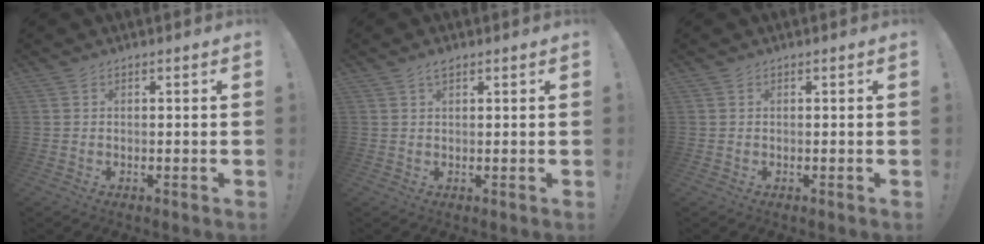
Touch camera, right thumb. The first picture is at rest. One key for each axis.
{"total": 2.0, "fx": 1.3, "fy": 0.7, "fz": 1.3, "tx": -0.018, "ty": -0.001, "tz": 0.023}
{"total": 0.0}